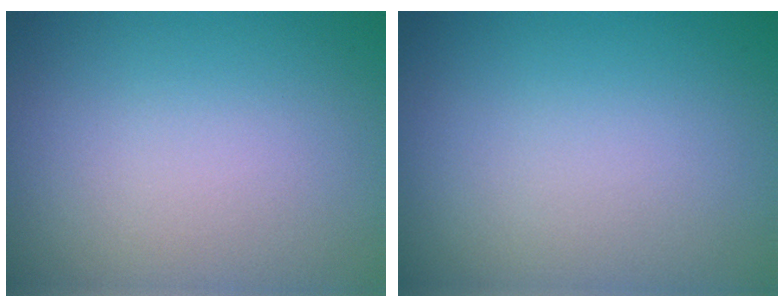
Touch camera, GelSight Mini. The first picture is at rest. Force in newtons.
{"total": 0.0}